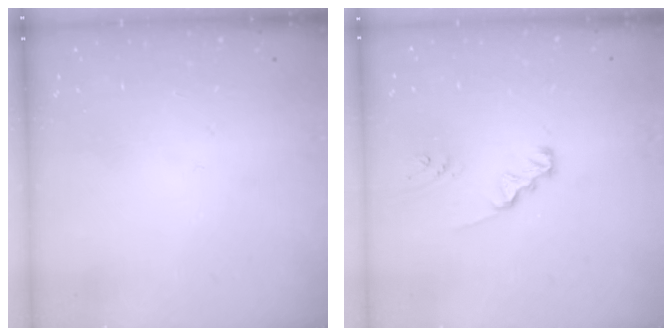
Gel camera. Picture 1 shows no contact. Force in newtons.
{"total": 2.1, "press": 2.1, "slide": 0.2}